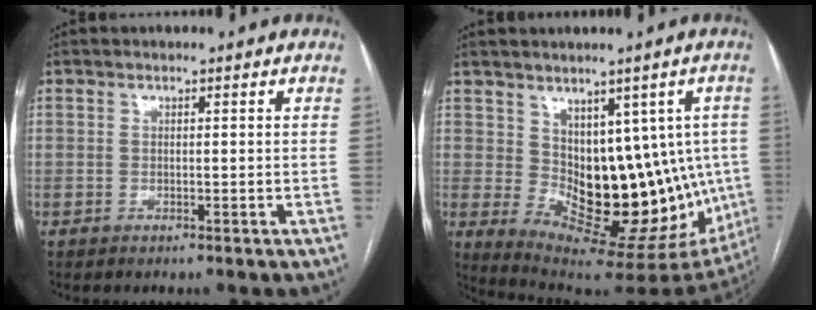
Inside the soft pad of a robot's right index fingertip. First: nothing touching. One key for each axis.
{"total": 16.4, "fx": 0.3, "fy": 8.5, "fz": 14.1, "tx": -0.171, "ty": 0.006, "tz": 0.030}